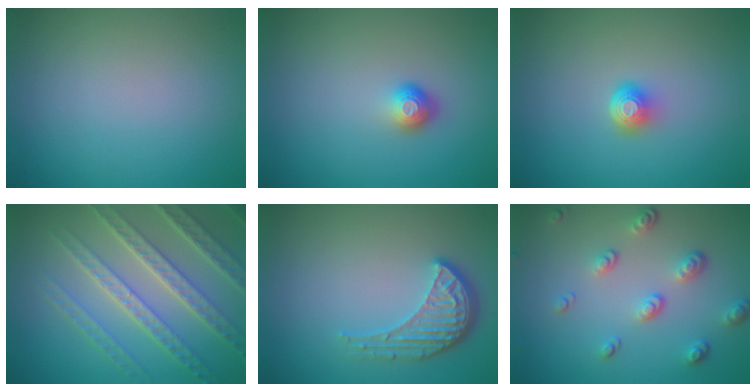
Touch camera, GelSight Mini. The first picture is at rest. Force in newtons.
{"total": 1.7, "press": 1.3, "slide": 1.2}
{"total": 2.1, "press": 1.4, "slide": 1.6}
{"total": 7.2, "press": 5.5, "slide": 4.6}
{"total": 4.1, "press": 3.2, "slide": 2.5}
{"total": 3.4, "press": 2.6, "slide": 2.3}